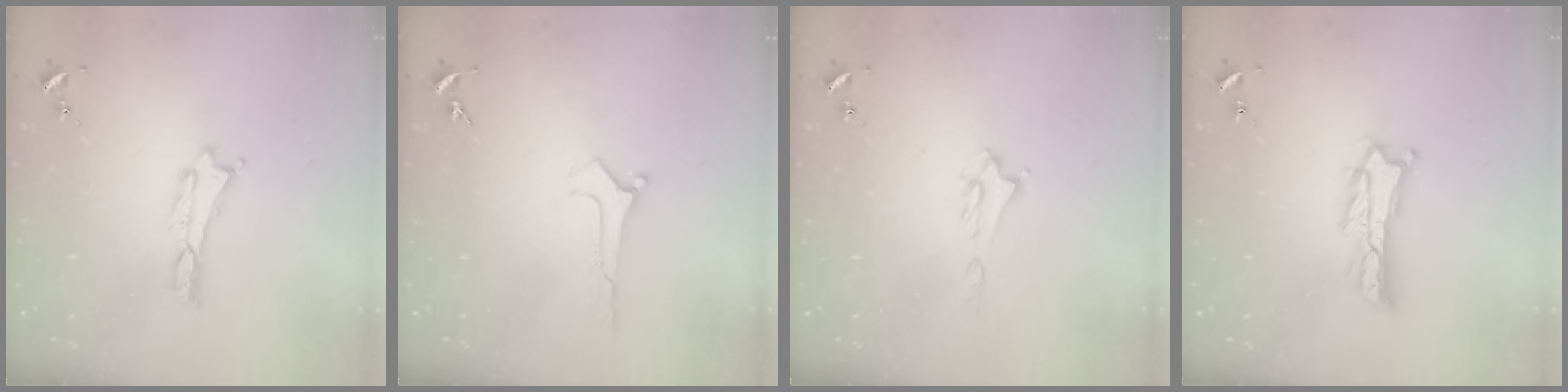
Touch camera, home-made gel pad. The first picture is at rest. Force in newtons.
{"total": 0.0}
{"total": 1.0, "press": 0.9, "slide": 0.2}
{"total": 3.0, "press": 2.9, "slide": 0.4}